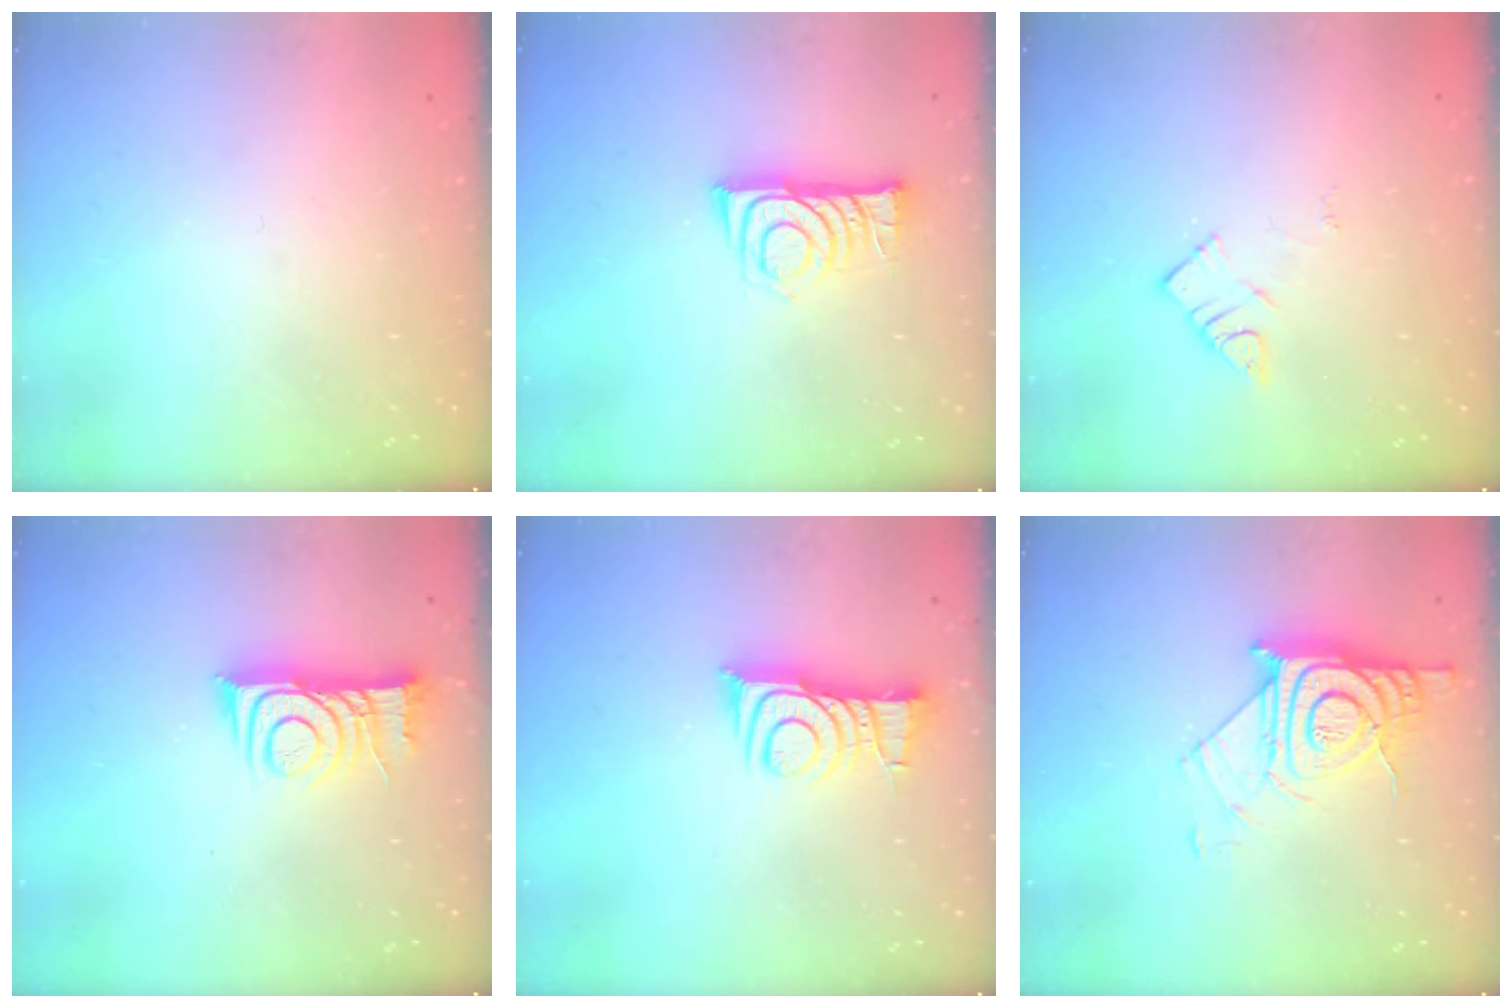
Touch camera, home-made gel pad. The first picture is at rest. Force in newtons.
{"total": 9.0, "press": 9.0, "slide": 1.1}
{"total": 5.3, "press": 5.3, "slide": 0.2}
{"total": 12.3, "press": 12.2, "slide": 1.1}
{"total": 10.4, "press": 10.4, "slide": 0.2}
{"total": 15.1, "press": 15.0, "slide": 1.0}